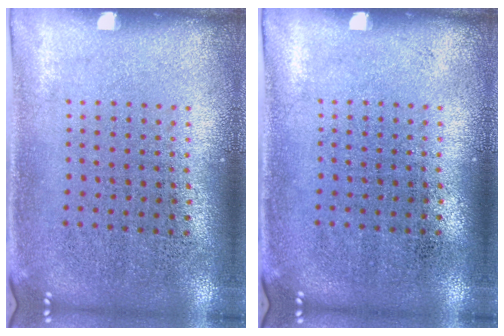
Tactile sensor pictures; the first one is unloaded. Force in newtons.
{"total": 0.0}